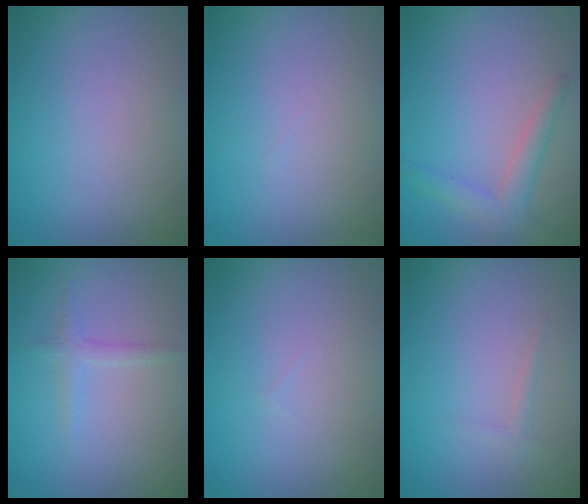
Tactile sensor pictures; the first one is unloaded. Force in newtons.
{"total": 0.0}
{"total": 2.6, "press": 2.6, "slide": 0.0}
{"total": 1.4, "press": 1.4, "slide": 0.1}
{"total": 0.0}
{"total": 0.6, "press": 0.6, "slide": 0.1}